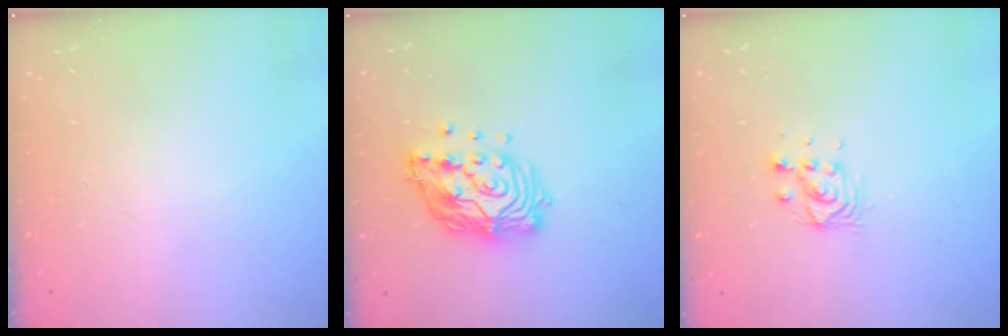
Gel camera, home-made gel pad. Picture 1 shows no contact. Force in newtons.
{"total": 14.9, "press": 14.9, "slide": 1.3}
{"total": 5.4, "press": 5.4, "slide": 0.1}